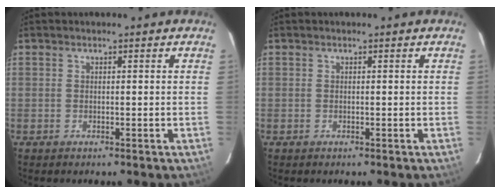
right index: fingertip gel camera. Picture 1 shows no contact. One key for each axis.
{"total": 0.0}